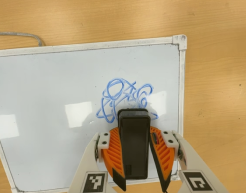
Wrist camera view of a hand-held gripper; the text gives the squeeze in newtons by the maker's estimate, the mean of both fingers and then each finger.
{"total": 10.9, "left": 9.9, "right": 12.0}